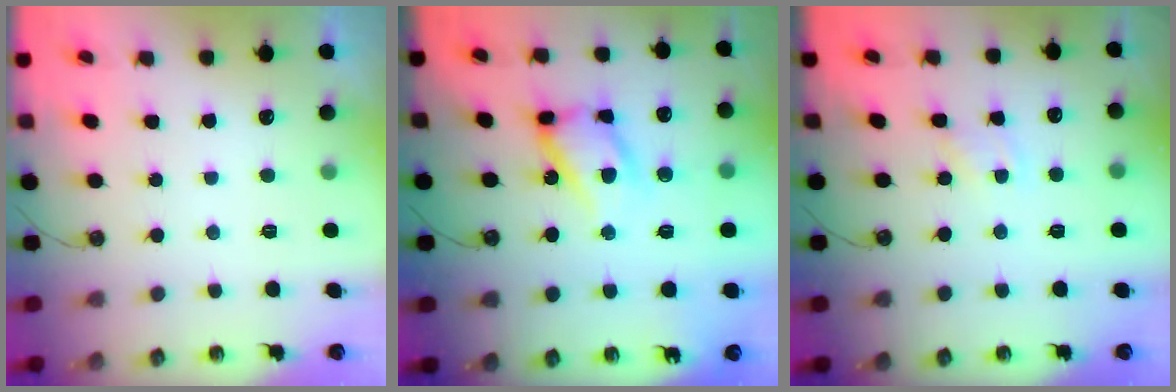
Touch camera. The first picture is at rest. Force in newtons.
{"total": 14.1, "press": 14.1, "slide": 1.2}
{"total": 1.7, "press": 1.6, "slide": 0.2}